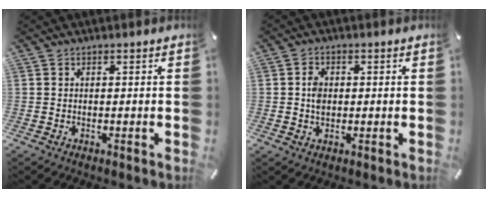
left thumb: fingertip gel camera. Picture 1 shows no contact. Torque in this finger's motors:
{"motor_torque": [0.43, 0.89, 0.25, -0.32, 0.11]}